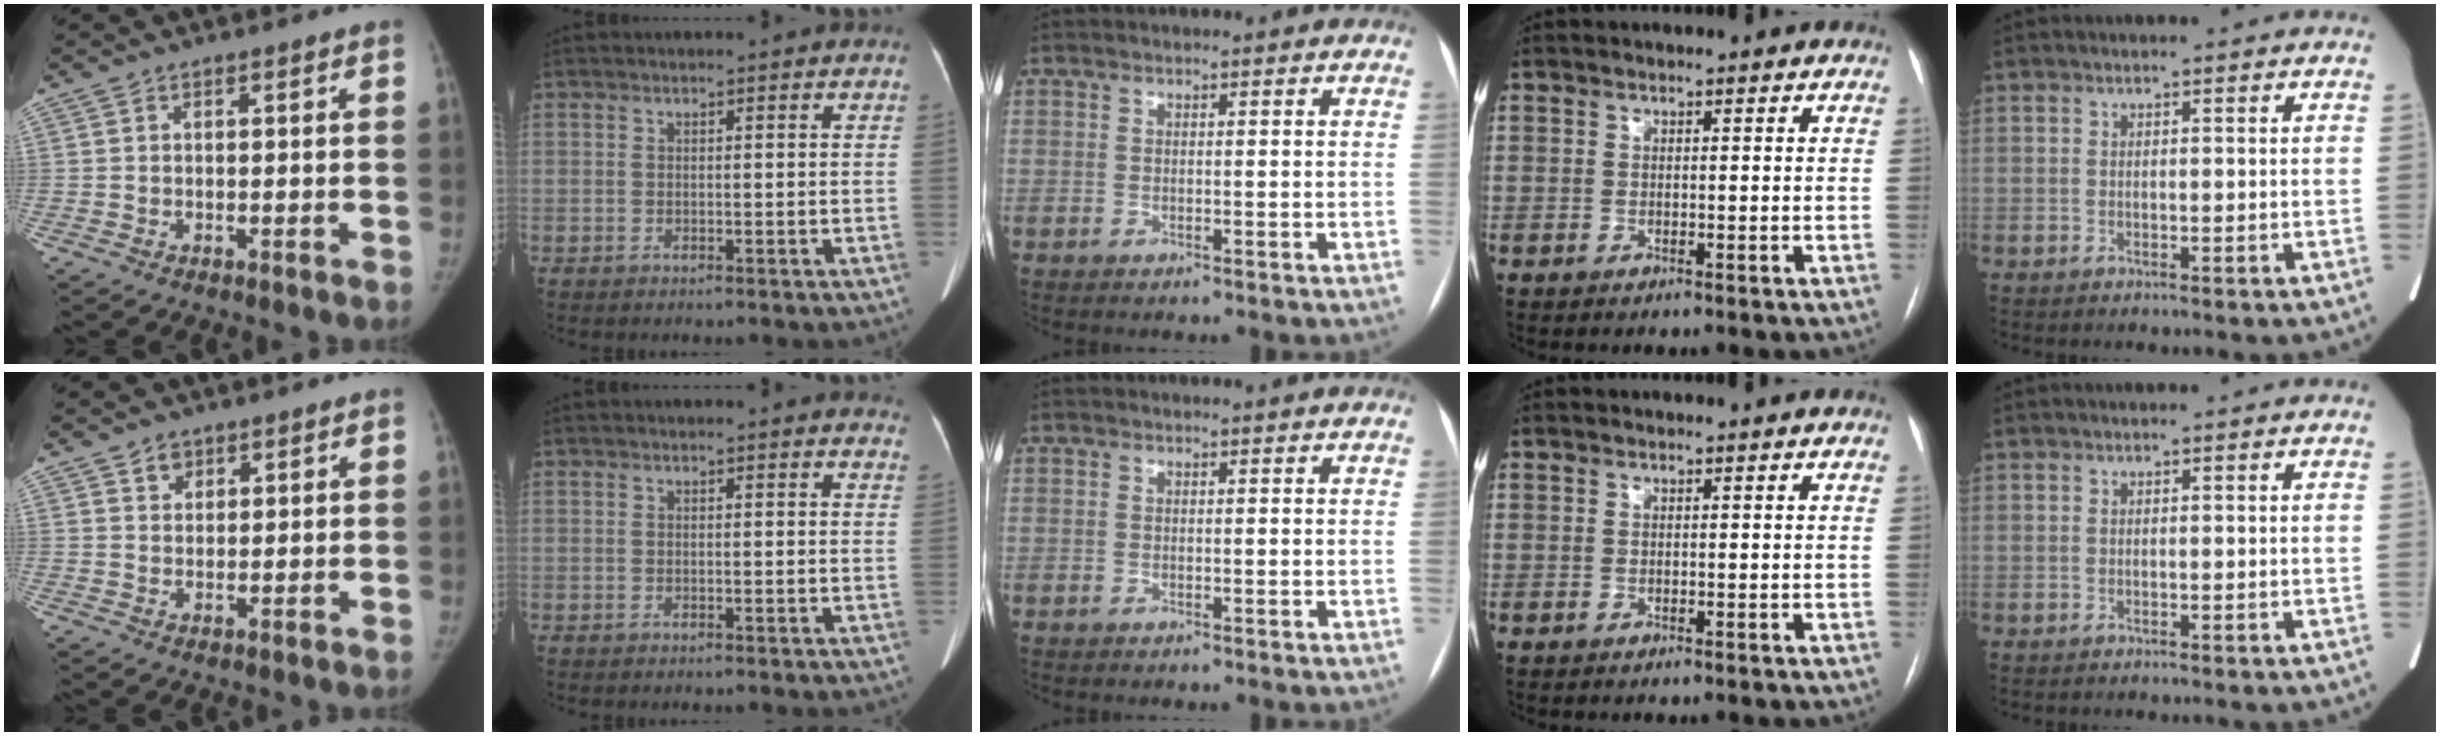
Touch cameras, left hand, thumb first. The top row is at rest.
{"thumb": {"total": 2.5, "force": [1.6, 1.8, 0.6], "torque": [0.005, -0.010, 0.026]}, "index": {"total": 3.4, "force": [3.2, 0.9, 0.6], "torque": [0.003, -0.009, 0.010]}}